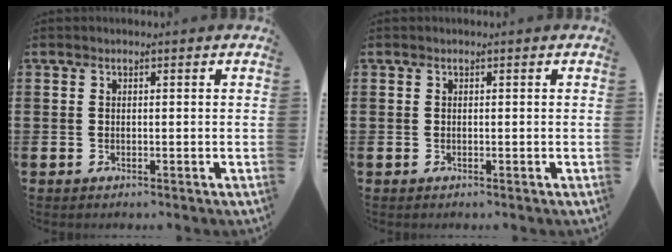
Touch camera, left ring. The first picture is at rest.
{"total": 0.0}